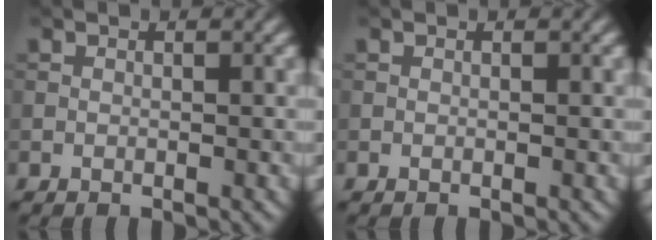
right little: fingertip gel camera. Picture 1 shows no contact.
{"total": 0.0}